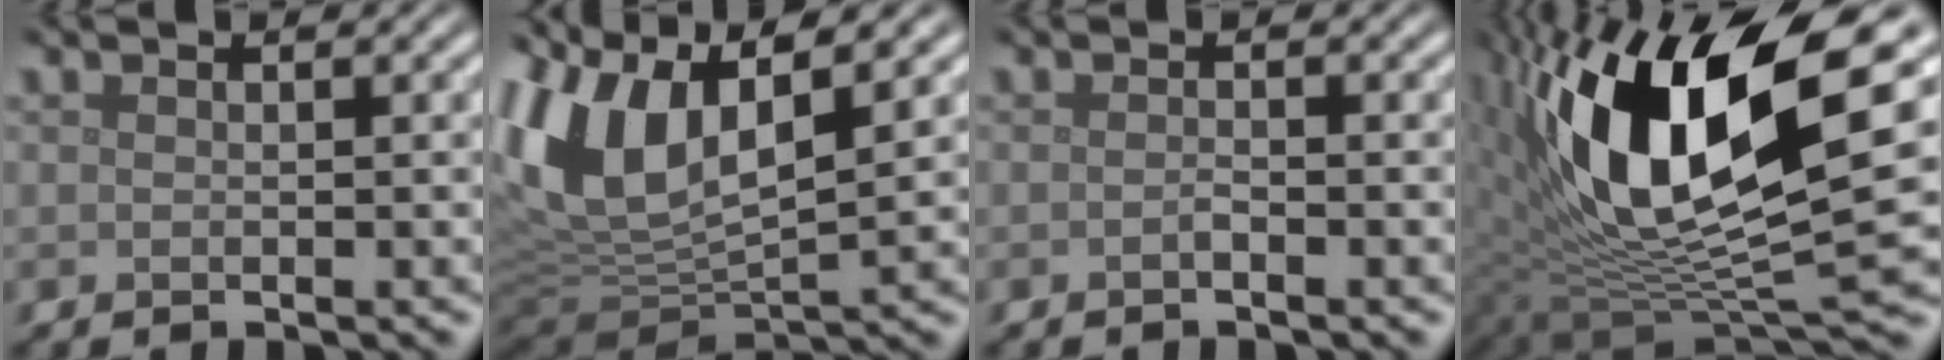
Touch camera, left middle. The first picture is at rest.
{"total": 10.8, "force": [4.4, 4.9, 8.5], "torque": [-0.203, 0.009, 0.083]}
{"total": 0.6, "force": [-0.4, 0.1, 0.4], "torque": [-0.009, 0.002, -0.007]}
{"total": 15.3, "force": [4.2, 5.5, 13.6], "torque": [-0.258, -0.004, 0.070]}